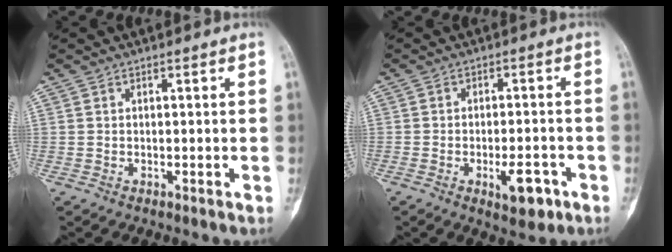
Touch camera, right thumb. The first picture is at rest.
{"total": 6.3, "force": [-2.8, 2.7, 4.9], "torque": [-0.058, 0.012, -0.035]}